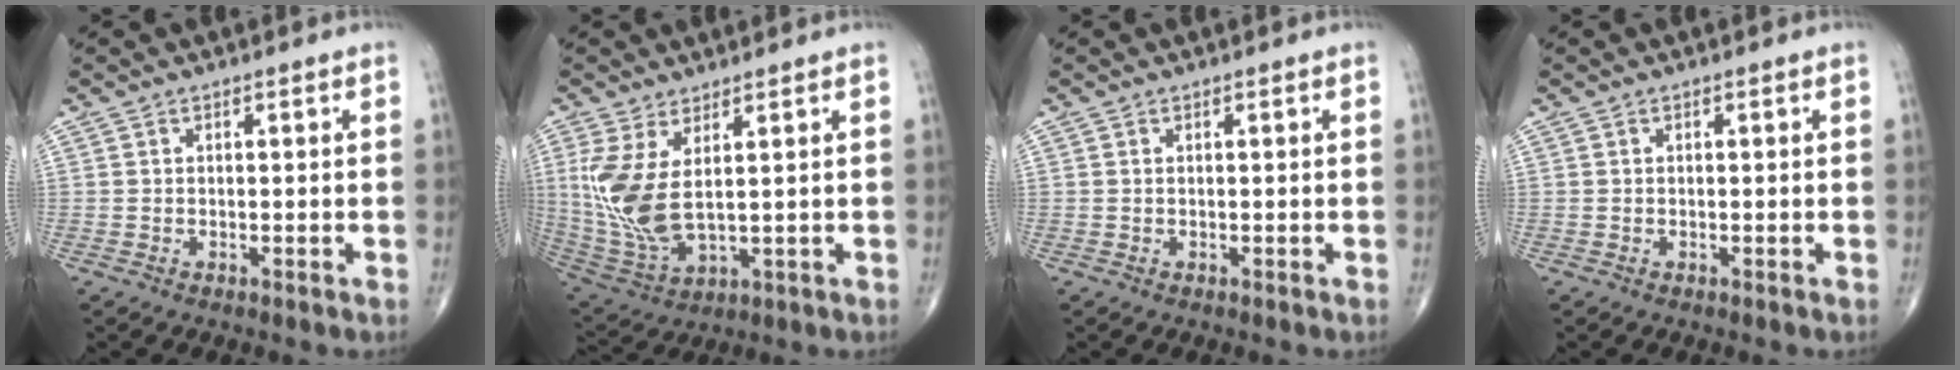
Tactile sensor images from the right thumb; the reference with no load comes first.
{"total": 11.6, "force": [2.6, 4.9, 10.2], "torque": [-0.234, -0.023, 0.069]}
{"total": 0.0}
{"total": 0.0}